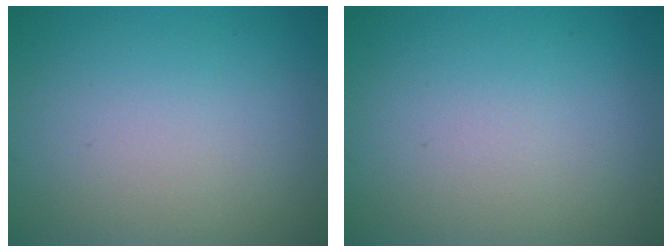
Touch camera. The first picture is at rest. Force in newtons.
{"total": 0.0}